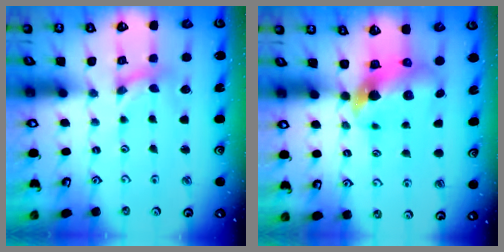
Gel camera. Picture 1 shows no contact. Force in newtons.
{"total": 8.3, "press": 8.2, "slide": 1.2}